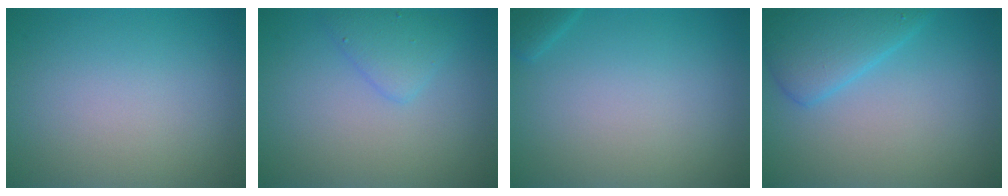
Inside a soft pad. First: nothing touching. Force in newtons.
{"total": 2.0, "press": 2.0, "slide": 0.1}
{"total": 1.1, "press": 1.1, "slide": 0.1}
{"total": 4.3, "press": 4.2, "slide": 0.4}